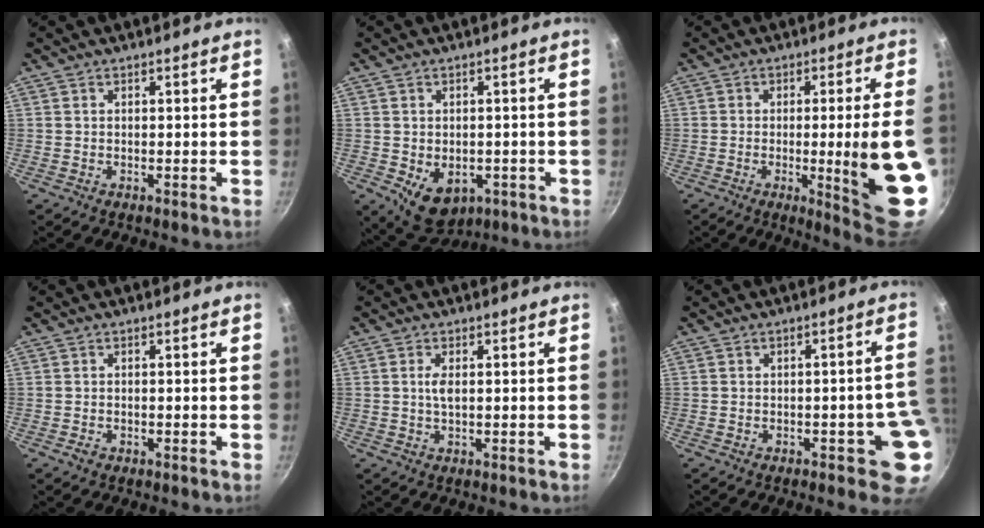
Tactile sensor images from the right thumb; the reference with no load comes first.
{"total": 8.1, "force": [-2.1, 5.8, 5.2], "torque": [-0.053, -0.004, -0.013]}
{"total": 15.5, "force": [-2.4, 1.4, 15.3], "torque": [-0.194, -0.008, -0.022]}
{"total": 1.0, "force": [-0.5, 0.6, 0.6], "torque": [-0.013, 0.002, -0.011]}
{"total": 2.3, "force": [0.3, 1.0, 2.0], "torque": [-0.042, 0.001, 0.006]}
{"total": 6.2, "force": [-1.7, 2.7, 5.3], "torque": [-0.020, 0.026, -0.018]}